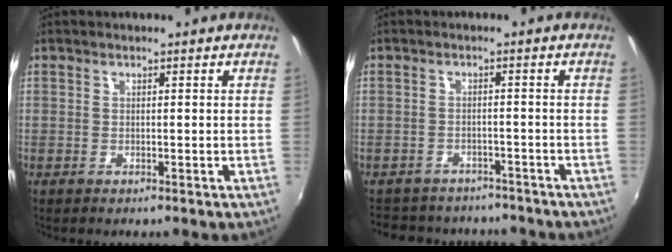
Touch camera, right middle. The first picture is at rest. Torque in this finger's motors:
{"motor_torque": [0.93, -1.21, 0.15, 0.05]}